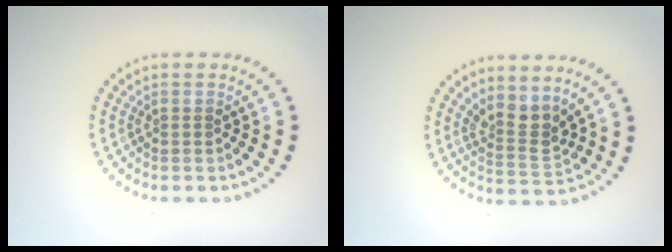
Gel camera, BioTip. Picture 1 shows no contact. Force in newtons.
{"total": 2.8, "press": 2.1, "slide": 1.9}